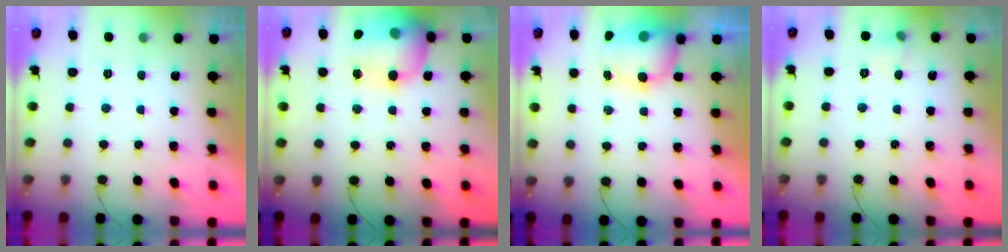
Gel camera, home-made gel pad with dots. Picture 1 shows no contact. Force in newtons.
{"total": 18.4, "press": 18.1, "slide": 3.4}
{"total": 11.6, "press": 8.7, "slide": 7.6}
{"total": 5.1, "press": 4.8, "slide": 1.7}